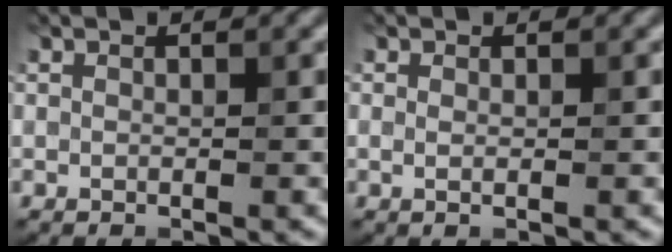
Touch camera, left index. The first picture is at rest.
{"total": 0.6, "force": [0.0, 0.1, 0.6], "torque": [-0.011, -0.002, 0.000]}